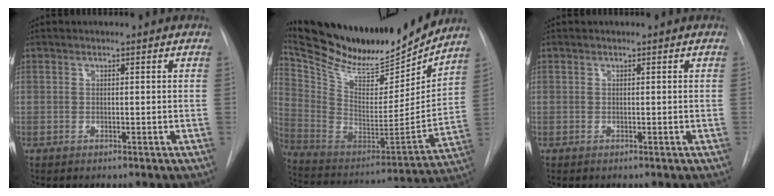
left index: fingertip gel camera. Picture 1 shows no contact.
{"total": 23.5, "force": [21.3, 4.7, 8.7], "torque": [-0.164, -0.043, 0.344]}
{"total": 0.0}